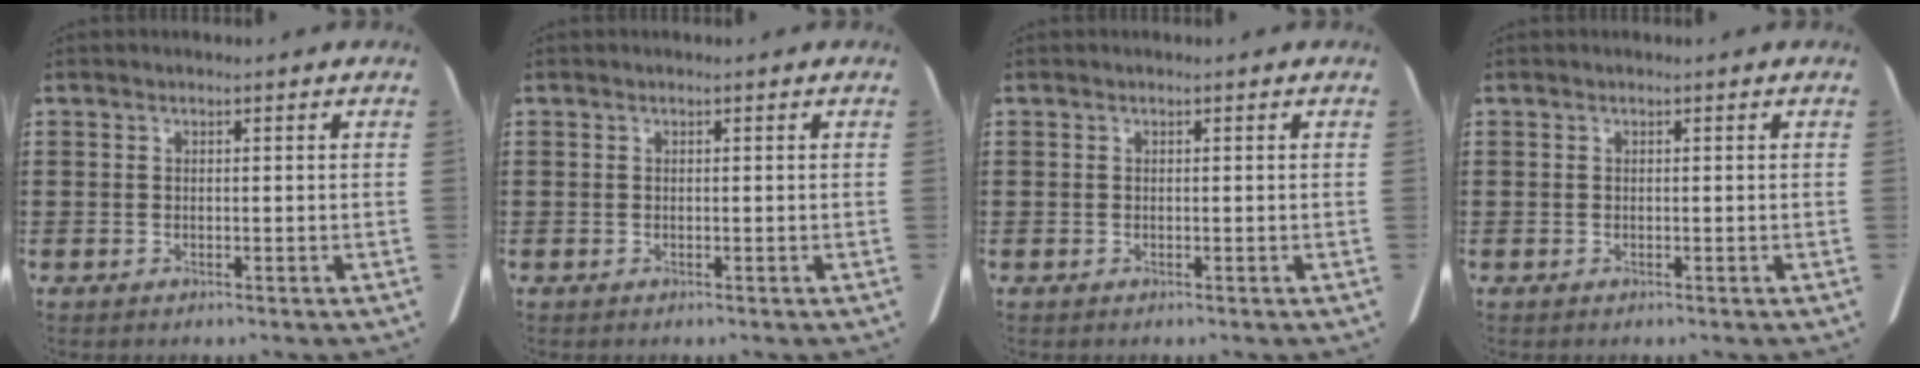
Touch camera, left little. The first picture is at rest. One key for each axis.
{"total": 0.0}
{"total": 0.0}
{"total": 0.0}